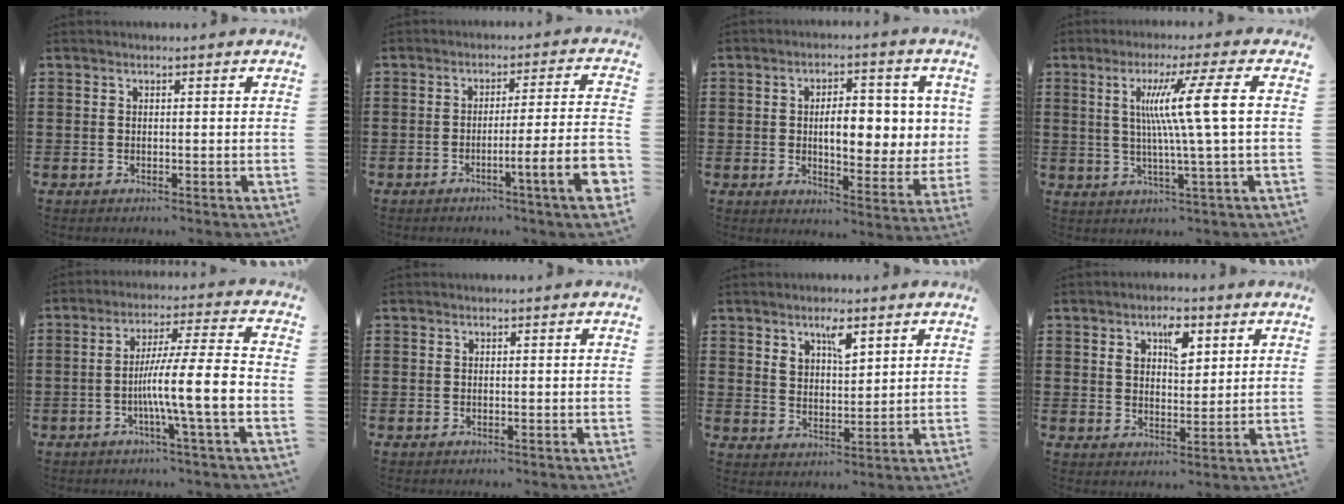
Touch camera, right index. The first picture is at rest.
{"total": 8.3, "force": [-3.4, 0.1, 7.6], "torque": [-0.126, -0.014, -0.063]}
{"total": 8.6, "force": [0.9, 3.5, 7.8], "torque": [-0.116, 0.000, 0.007]}
{"total": 10.2, "force": [1.6, -1.0, 10.0], "torque": [-0.189, 0.005, 0.013]}
{"total": 10.6, "force": [-2.5, 0.5, 10.3], "torque": [-0.166, -0.004, -0.046]}
{"total": 0.0}
{"total": 4.4, "force": [2.9, 1.7, 2.9], "torque": [-0.039, -0.004, 0.045]}
{"total": 5.2, "force": [2.5, 2.5, 3.8], "torque": [-0.061, 0.001, 0.037]}